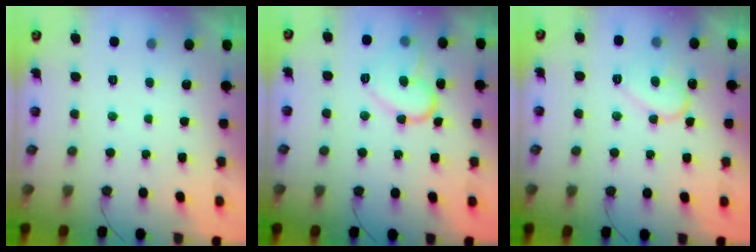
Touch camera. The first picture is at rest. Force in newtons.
{"total": 13.4, "press": 13.4, "slide": 0.7}
{"total": 10.4, "press": 10.4, "slide": 0.8}